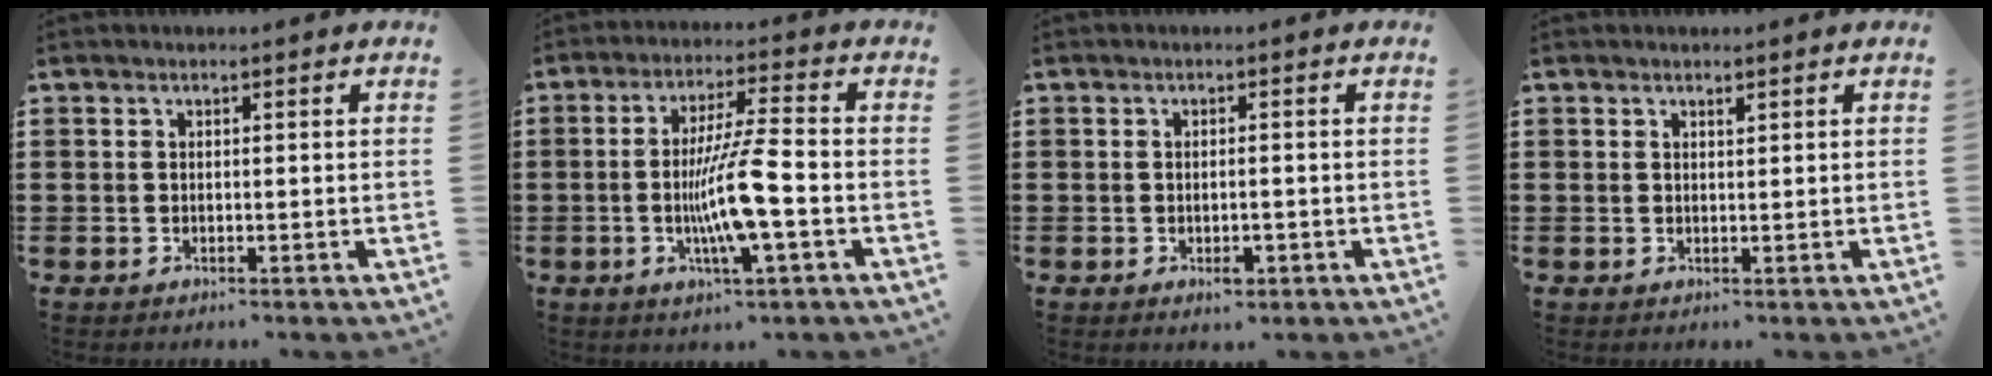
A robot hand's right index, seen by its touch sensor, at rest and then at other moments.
{"total": 9.4, "force": [-2.3, 0.6, 9.1], "torque": [-0.171, -0.012, -0.048]}
{"total": 2.3, "force": [-0.9, 0.8, 2.0], "torque": [-0.036, 0.001, -0.015]}
{"total": 0.6, "force": [0.5, 0.2, 0.1], "torque": [-0.004, 0.001, 0.010]}